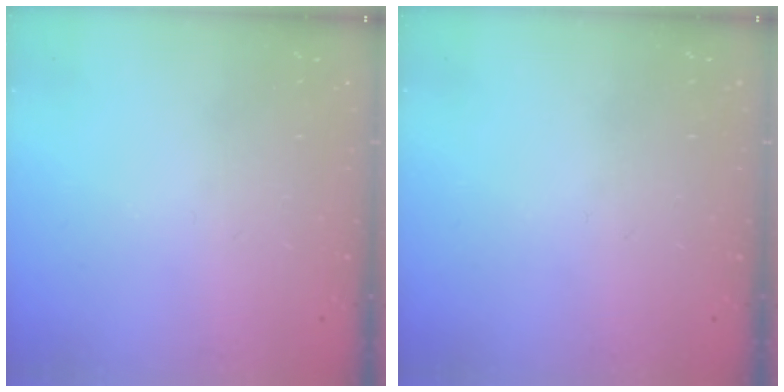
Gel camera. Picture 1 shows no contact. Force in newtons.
{"total": 0.0}